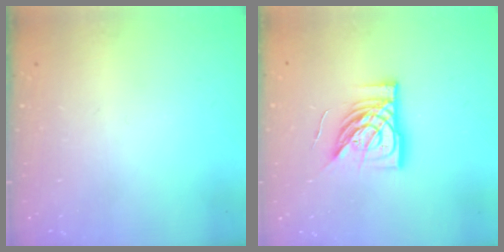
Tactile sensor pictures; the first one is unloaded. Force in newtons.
{"total": 15.1, "press": 15.0, "slide": 1.7}